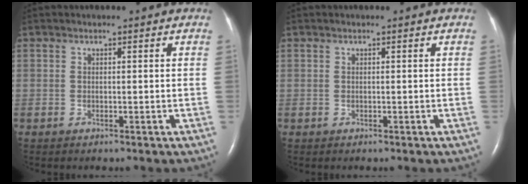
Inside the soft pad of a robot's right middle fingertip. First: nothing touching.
{"total": 0.0}